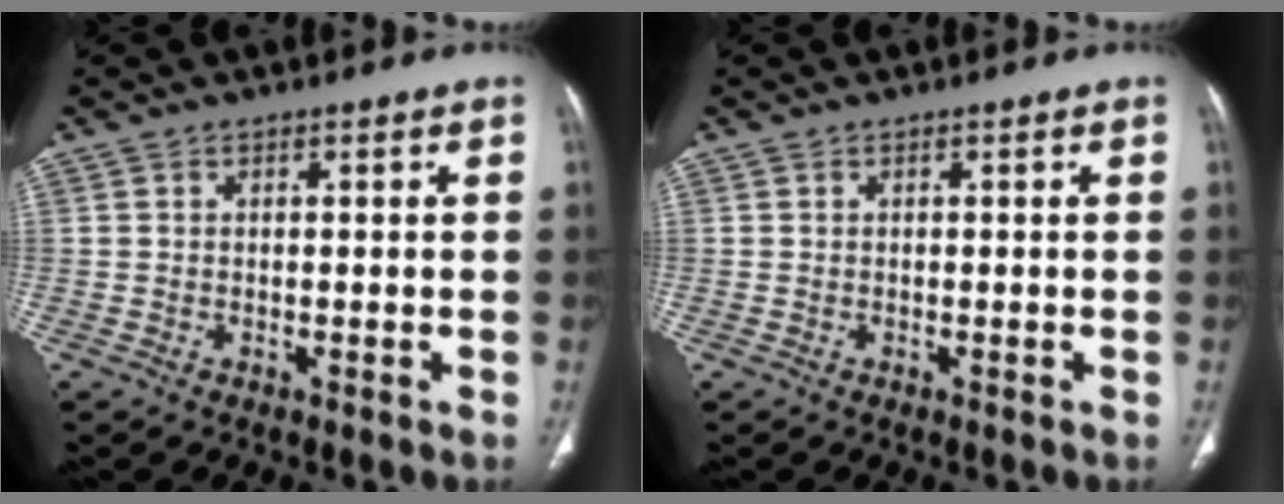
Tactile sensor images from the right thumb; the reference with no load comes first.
{"total": 0.0}